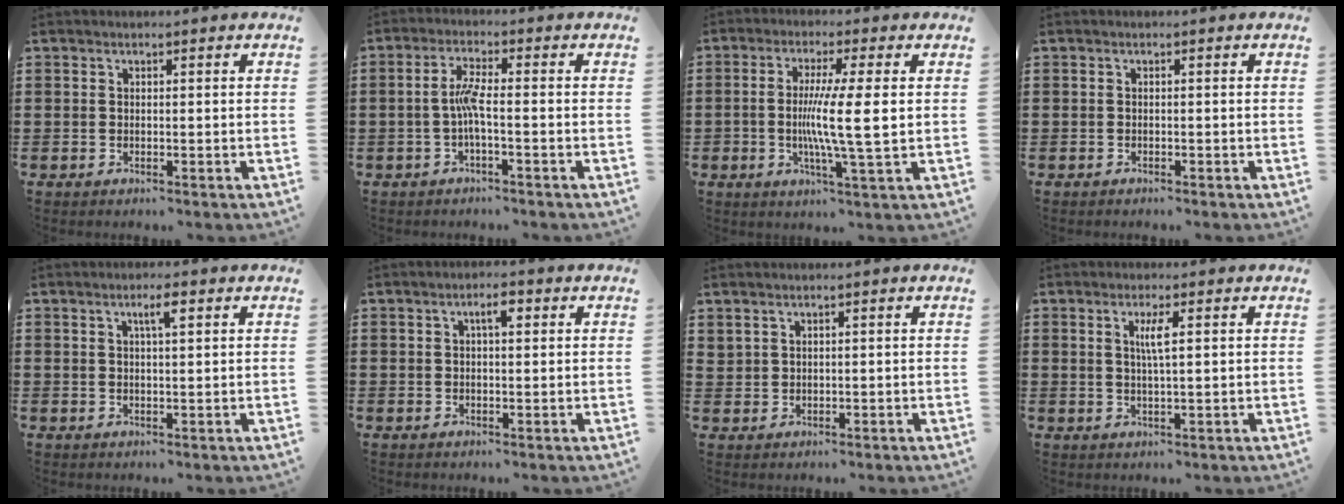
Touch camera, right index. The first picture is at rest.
{"total": 4.1, "force": [-1.0, 0.4, 3.9], "torque": [-0.089, -0.004, -0.026]}
{"total": 8.2, "force": [-0.1, 0.0, 8.2], "torque": [-0.147, -0.007, -0.006]}
{"total": 0.5, "force": [-0.5, 0.1, 0.1], "torque": [-0.003, 0.000, -0.010]}
{"total": 2.5, "force": [1.1, 0.4, 2.2], "torque": [-0.046, 0.005, 0.017]}
{"total": 2.7, "force": [0.8, 0.8, 2.4], "torque": [-0.042, 0.005, 0.010]}
{"total": 1.3, "force": [1.1, 0.7, 0.4], "torque": [-0.009, 0.003, 0.021]}
{"total": 3.1, "force": [0.8, 0.2, 3.0], "torque": [-0.061, -0.001, 0.011]}